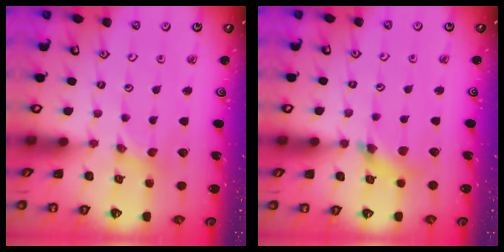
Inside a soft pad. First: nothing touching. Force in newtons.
{"total": 8.9, "press": 8.8, "slide": 1.1}